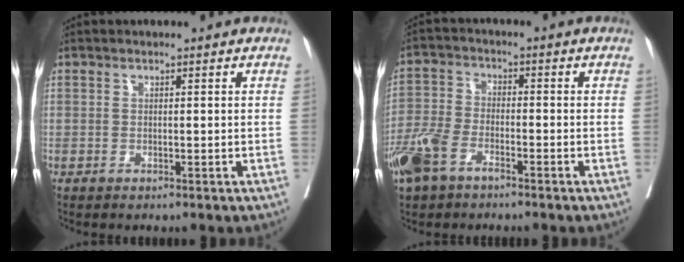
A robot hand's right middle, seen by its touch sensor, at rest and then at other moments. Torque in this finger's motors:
{"motor_torque": [1.24, -0.88, 0.56, 0.16]}